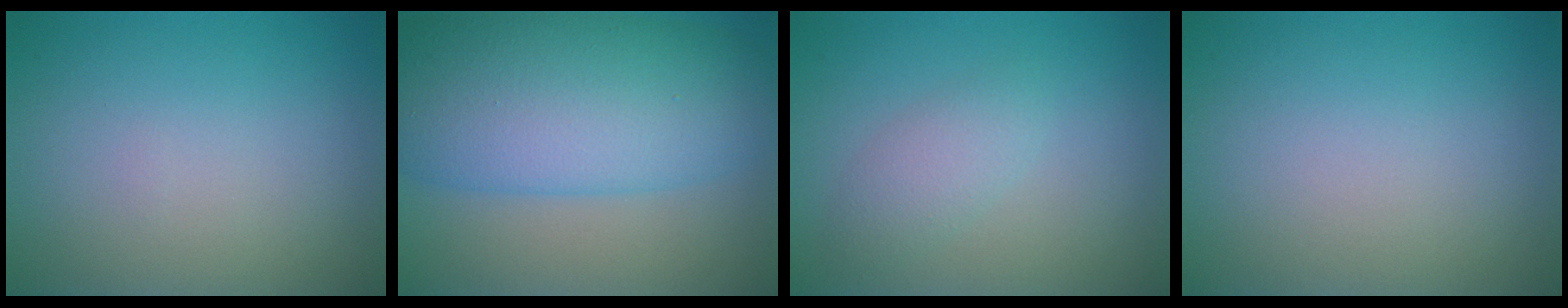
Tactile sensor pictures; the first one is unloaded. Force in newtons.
{"total": 11.4, "press": 11.4, "slide": 0.2}
{"total": 2.1, "press": 2.1, "slide": 0.0}
{"total": 0.0}